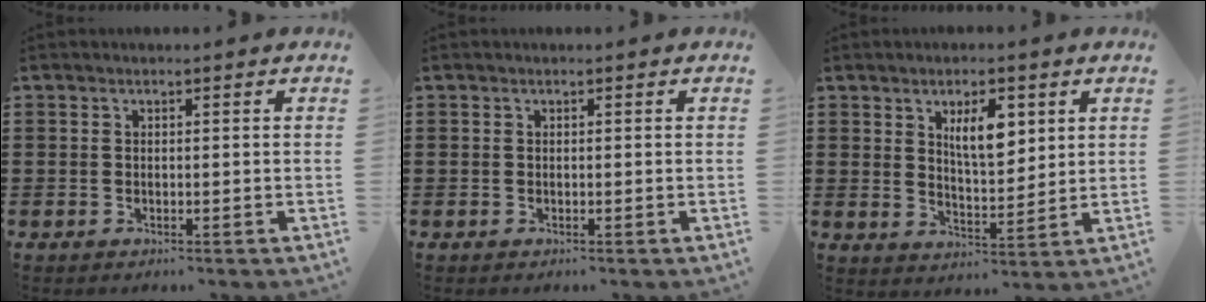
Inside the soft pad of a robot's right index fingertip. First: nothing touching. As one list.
[{"total": 0.0}, {"total": 6.4, "force": [2.7, 2.6, 5.2], "torque": [-0.086, -0.002, 0.041]}]